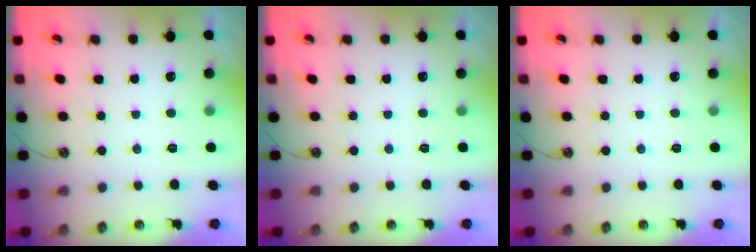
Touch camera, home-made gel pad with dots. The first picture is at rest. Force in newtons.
{"total": 0.0}
{"total": 0.0}